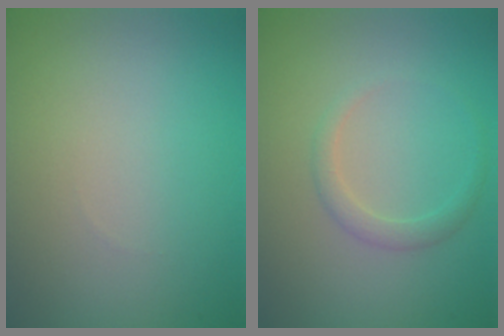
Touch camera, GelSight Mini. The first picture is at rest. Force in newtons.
{"total": 1.4, "press": 1.4, "slide": 0.0}